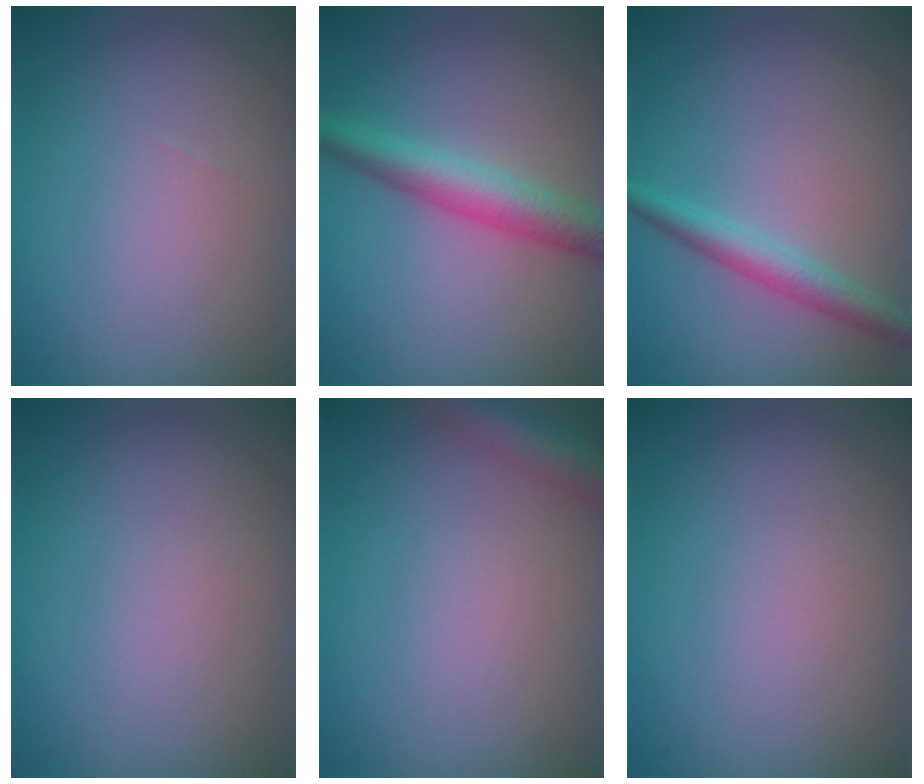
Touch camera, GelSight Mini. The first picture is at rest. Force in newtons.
{"total": 4.4, "press": 4.4, "slide": 0.1}
{"total": 2.9, "press": 2.9, "slide": 0.1}
{"total": 0.0}
{"total": 3.9, "press": 3.9, "slide": 0.2}
{"total": 0.0}